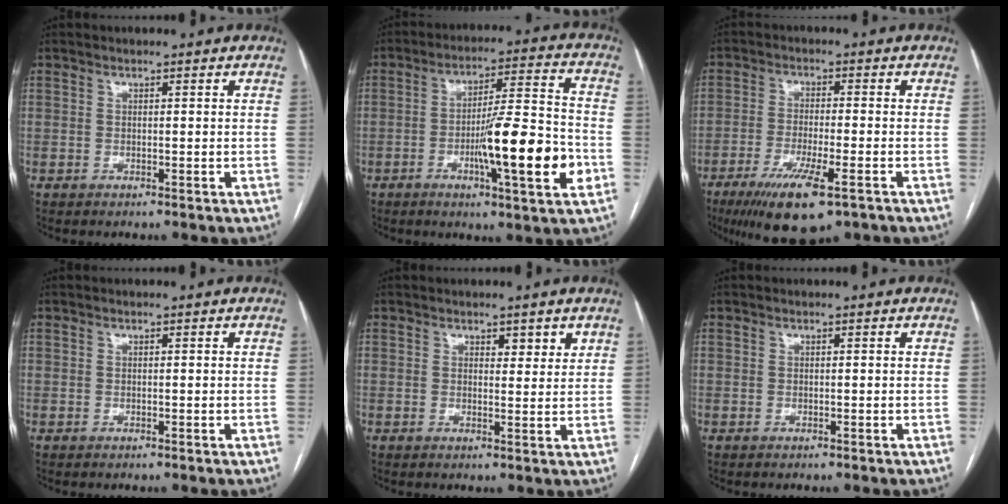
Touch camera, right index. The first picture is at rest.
{"total": 15.4, "force": [-4.5, 1.0, 14.7], "torque": [-0.236, -0.004, -0.068]}
{"total": 11.5, "force": [-6.9, 2.0, 9.0], "torque": [-0.157, -0.027, -0.109]}
{"total": 0.0}
{"total": 2.5, "force": [1.6, 1.0, 1.6], "torque": [-0.019, -0.004, 0.025]}
{"total": 0.0}